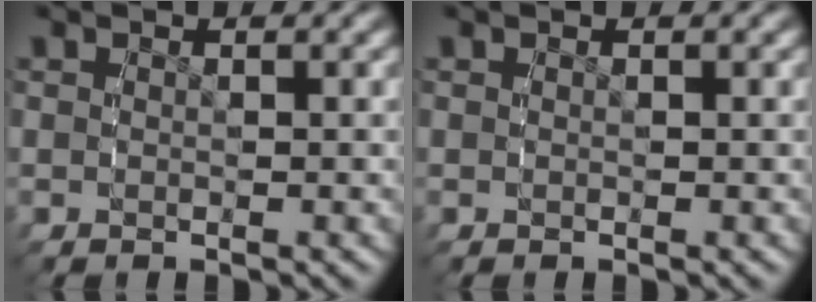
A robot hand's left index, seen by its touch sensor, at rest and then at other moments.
{"total": 0.0}